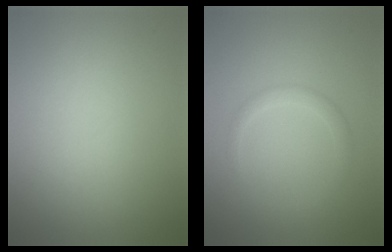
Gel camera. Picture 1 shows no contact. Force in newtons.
{"total": 1.5, "press": 1.5, "slide": 0.0}